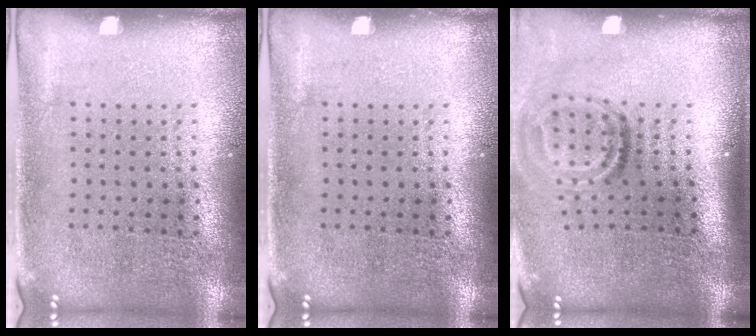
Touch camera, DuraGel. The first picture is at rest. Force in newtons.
{"total": 0.0}
{"total": 1.9, "press": 1.1, "slide": 1.5}